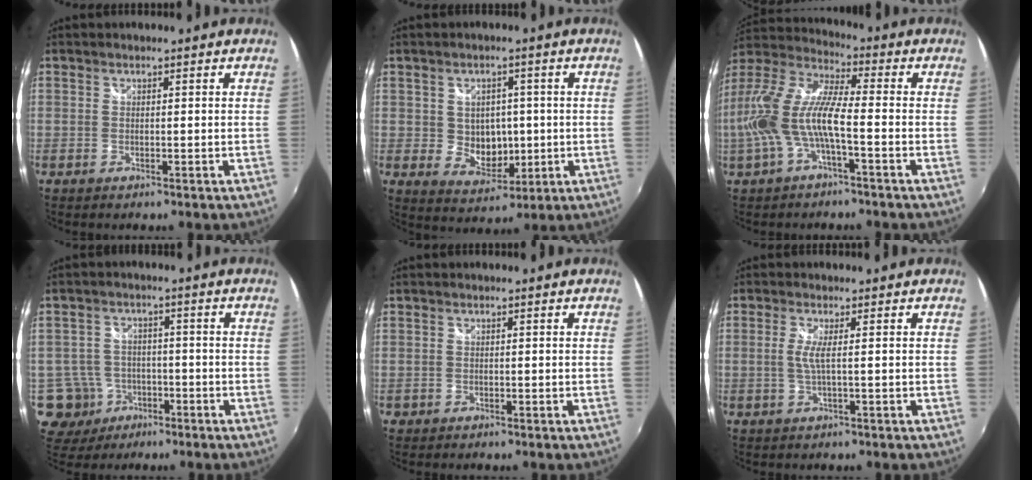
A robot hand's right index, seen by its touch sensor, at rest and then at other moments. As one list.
[{"total": 7.2, "force": [0.0, 6.3, 3.6], "torque": [-0.066, -0.001, 0.016]}, {"total": 15.1, "force": [-3.4, 4.2, 14.1], "torque": [-0.285, -0.001, -0.066]}, {"total": 8.3, "force": [-3.3, 7.5, 1.5], "torque": [-0.054, 0.017, -0.047]}, {"total": 0.9, "force": [-0.3, 0.9, 0.0], "torque": [-0.003, 0.000, -0.004]}, {"total": 2.3, "force": [0.0, -0.5, 2.3], "torque": [-0.046, -0.003, -0.003]}]